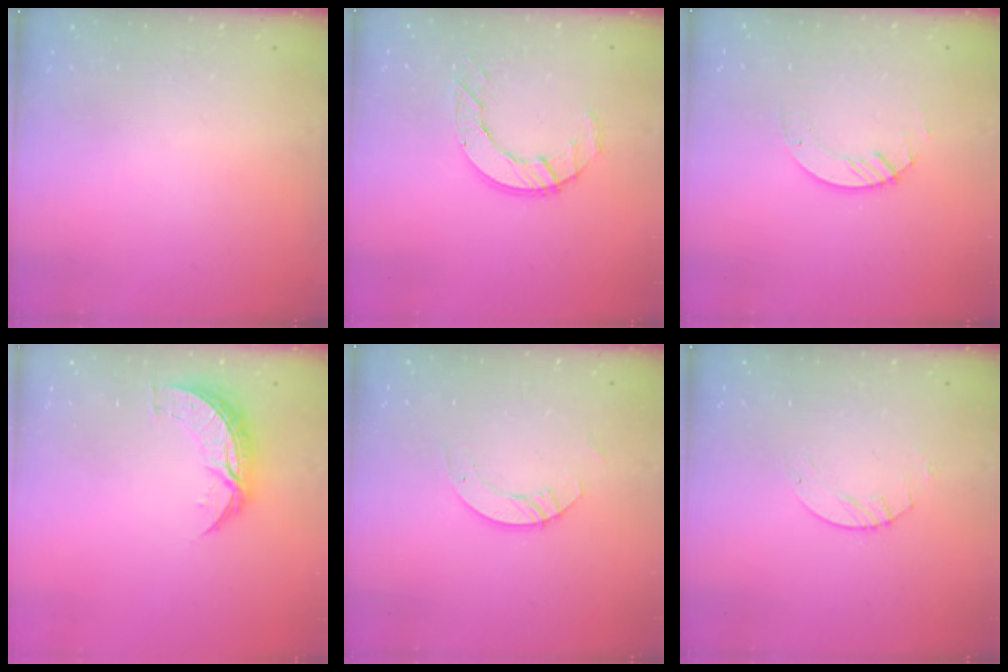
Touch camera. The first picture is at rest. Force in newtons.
{"total": 7.4, "press": 7.4, "slide": 0.5}
{"total": 2.6, "press": 2.6, "slide": 0.3}
{"total": 7.9, "press": 7.9, "slide": 0.1}
{"total": 3.7, "press": 3.7, "slide": 0.3}
{"total": 2.6, "press": 2.6, "slide": 0.3}